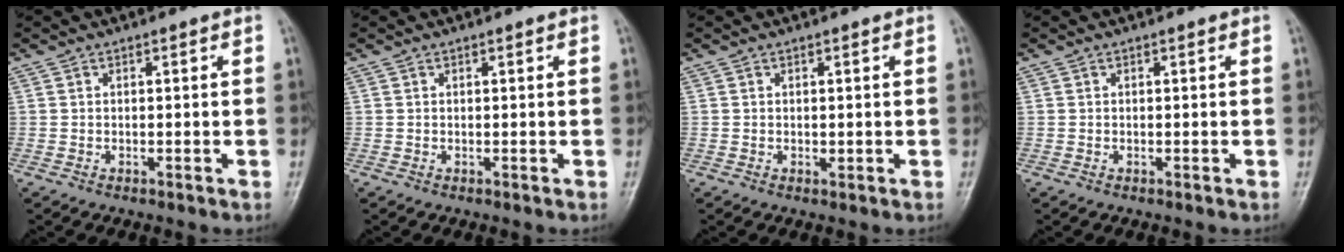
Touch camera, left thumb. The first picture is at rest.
{"total": 0.0}
{"total": 0.6, "force": [0.2, 0.4, 0.4], "torque": [-0.005, -0.002, 0.003]}
{"total": 0.0}